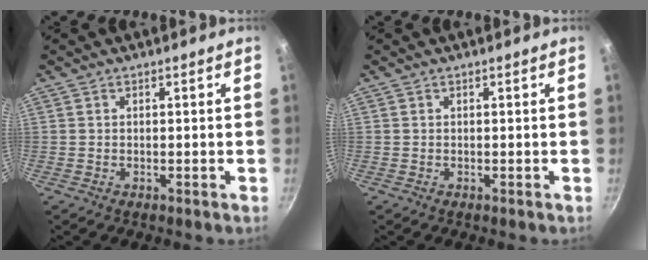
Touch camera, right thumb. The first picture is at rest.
{"total": 0.0}